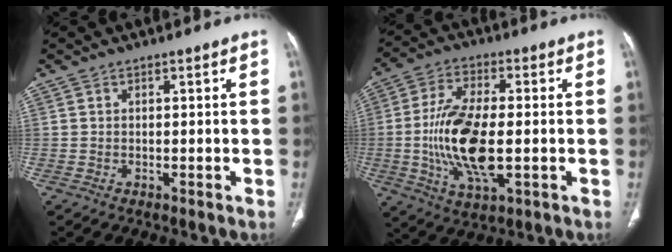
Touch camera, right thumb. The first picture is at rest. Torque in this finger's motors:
{"motor_torque": [2.27, 2.29, 1.65, -1.13, 0.27]}